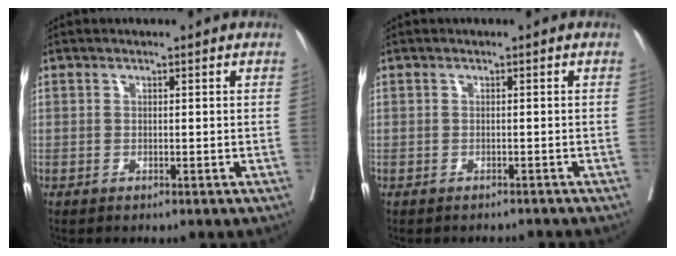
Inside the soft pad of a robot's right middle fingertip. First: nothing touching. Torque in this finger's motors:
{"motor_torque": [-0.12, -0.14, 0.00, 0.00]}